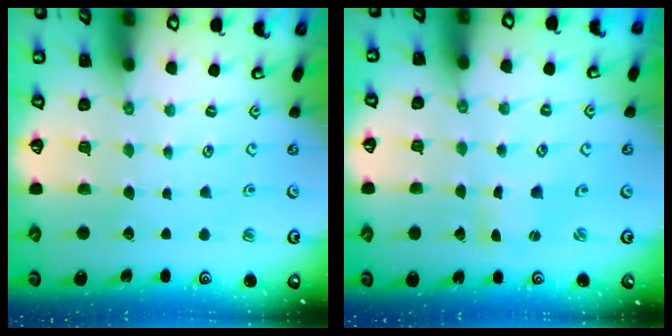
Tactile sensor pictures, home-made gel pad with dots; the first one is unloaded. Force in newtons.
{"total": 1.0, "press": 1.0, "slide": 0.2}